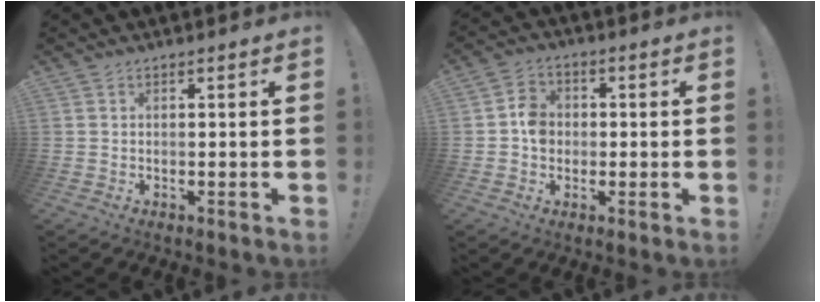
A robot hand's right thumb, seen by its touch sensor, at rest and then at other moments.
{"total": 6.7, "force": [-1.0, 5.7, 3.3], "torque": [-0.043, 0.019, -0.013]}